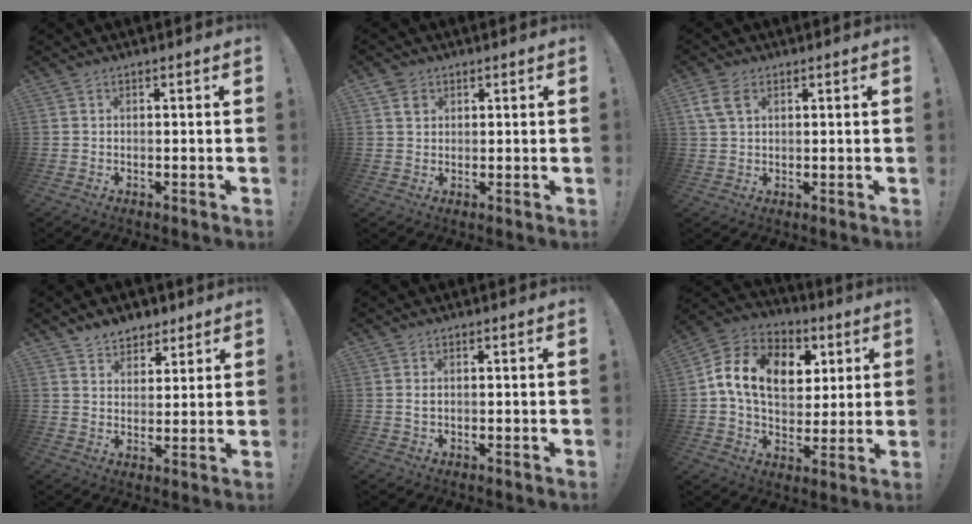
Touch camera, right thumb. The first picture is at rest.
{"total": 3.2, "force": [1.7, 2.6, 0.7], "torque": [-0.002, -0.007, 0.031]}
{"total": 6.3, "force": [2.5, 4.0, 4.2], "torque": [-0.085, 0.005, 0.050]}
{"total": 6.7, "force": [5.3, 4.1, 0.4], "torque": [0.001, -0.044, 0.102]}
{"total": 1.3, "force": [0.4, 0.7, 1.0], "torque": [-0.013, 0.000, 0.006]}
{"total": 16.2, "force": [4.7, 11.7, 10.1], "torque": [-0.156, -0.001, 0.091]}